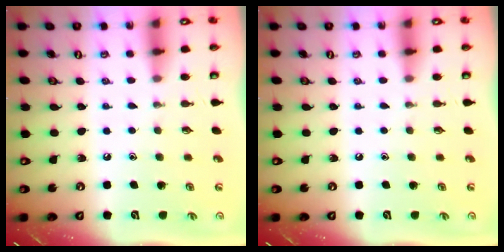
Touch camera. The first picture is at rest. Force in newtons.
{"total": 0.0}